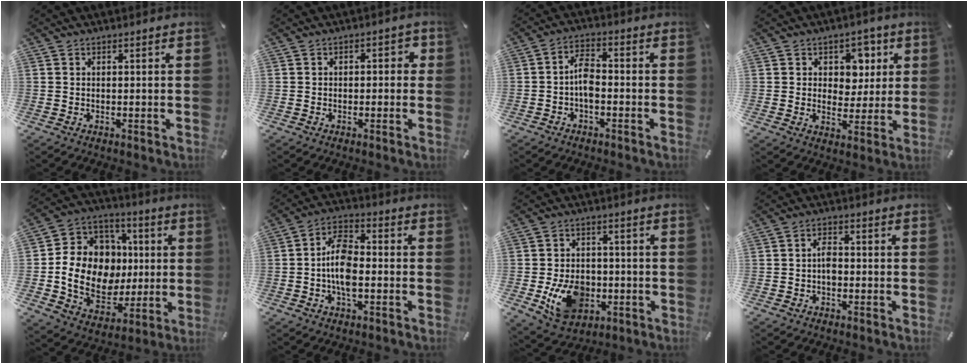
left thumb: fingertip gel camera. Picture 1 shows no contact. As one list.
[{"total": 2.1, "force": [-0.8, 1.4, 1.3], "torque": [-0.025, 0.011, -0.020]}, {"total": 5.5, "force": [-1.5, 2.8, 4.5], "torque": [-0.090, 0.010, -0.029]}, {"total": 7.7, "force": [2.5, 6.6, 3.0], "torque": [-0.028, -0.010, 0.039]}, {"total": 16.6, "force": [-0.6, 14.6, 8.0], "torque": [-0.156, -0.001, 0.004]}, {"total": 8.7, "force": [-1.8, 4.6, 7.2], "torque": [-0.131, 0.011, -0.033]}, {"total": 12.1, "force": [-2.9, 9.3, 7.1], "torque": [-0.130, 0.011, -0.048]}, {"total": 2.9, "force": [-0.7, 1.7, 2.2], "torque": [-0.042, 0.007, -0.013]}]